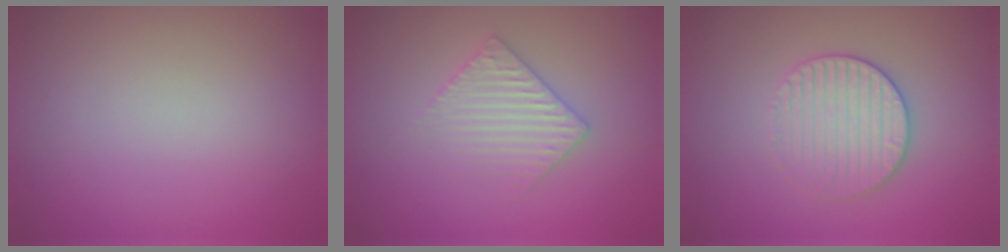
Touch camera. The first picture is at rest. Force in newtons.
{"total": 3.0, "press": 2.9, "slide": 0.6}
{"total": 3.4, "press": 3.2, "slide": 1.1}